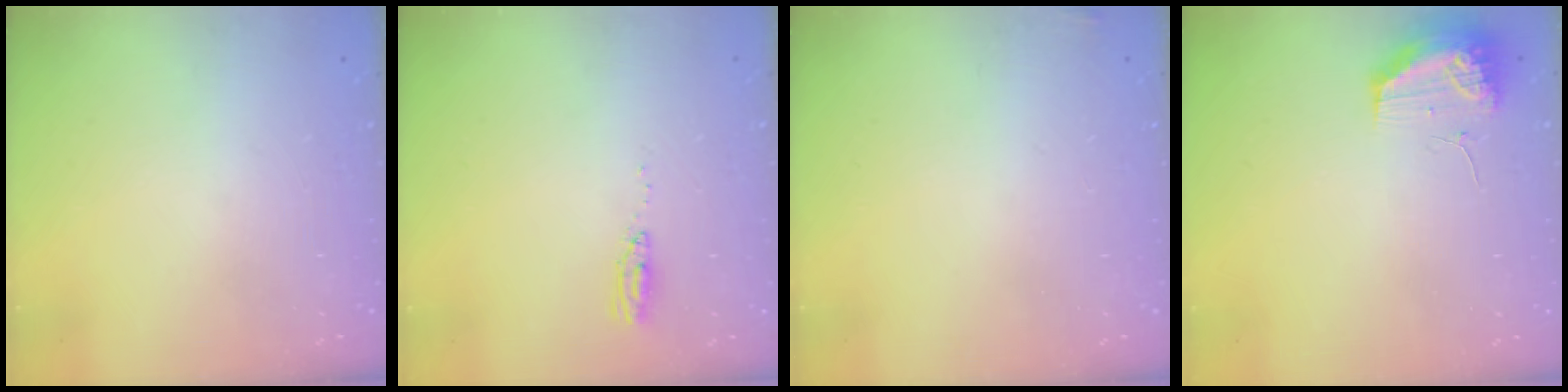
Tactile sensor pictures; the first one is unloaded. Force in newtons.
{"total": 3.6, "press": 3.4, "slide": 1.2}
{"total": 2.2, "press": 2.1, "slide": 0.7}
{"total": 11.5, "press": 11.1, "slide": 3.1}